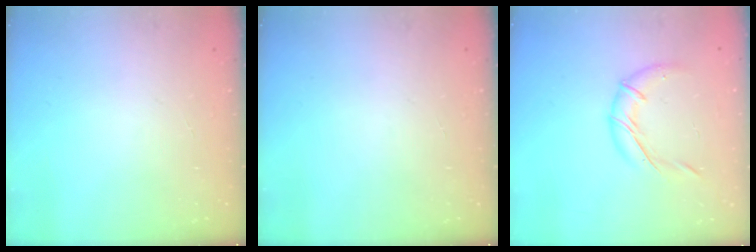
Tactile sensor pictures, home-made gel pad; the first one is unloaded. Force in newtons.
{"total": 0.0}
{"total": 10.4, "press": 10.4, "slide": 0.5}